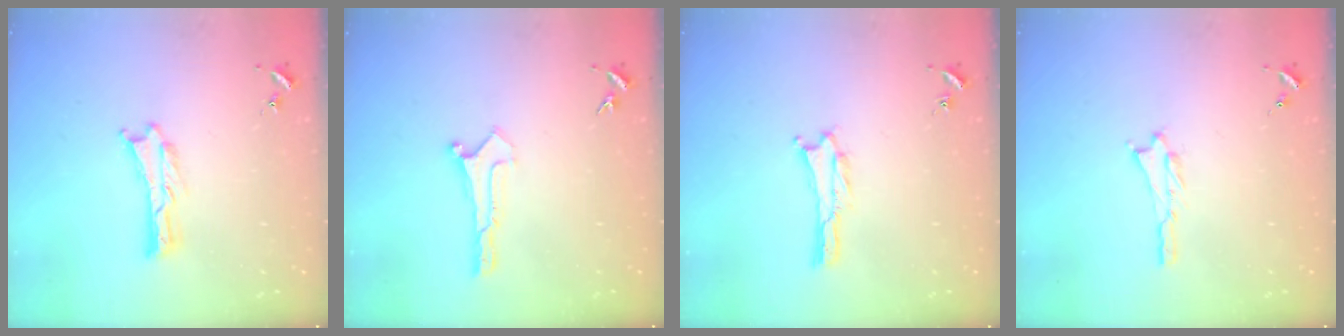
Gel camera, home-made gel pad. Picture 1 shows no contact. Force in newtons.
{"total": 0.0}
{"total": 0.0}
{"total": 0.7, "press": 0.7, "slide": 0.1}